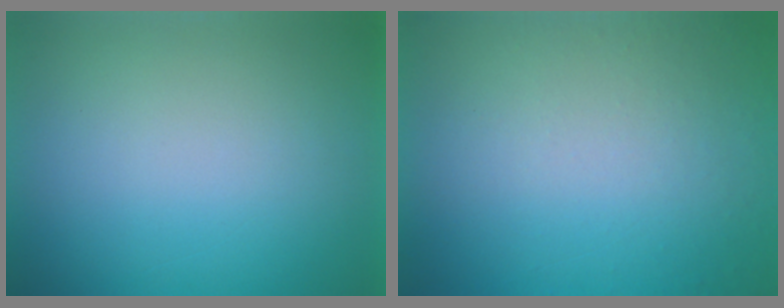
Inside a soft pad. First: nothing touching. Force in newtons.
{"total": 4.7}